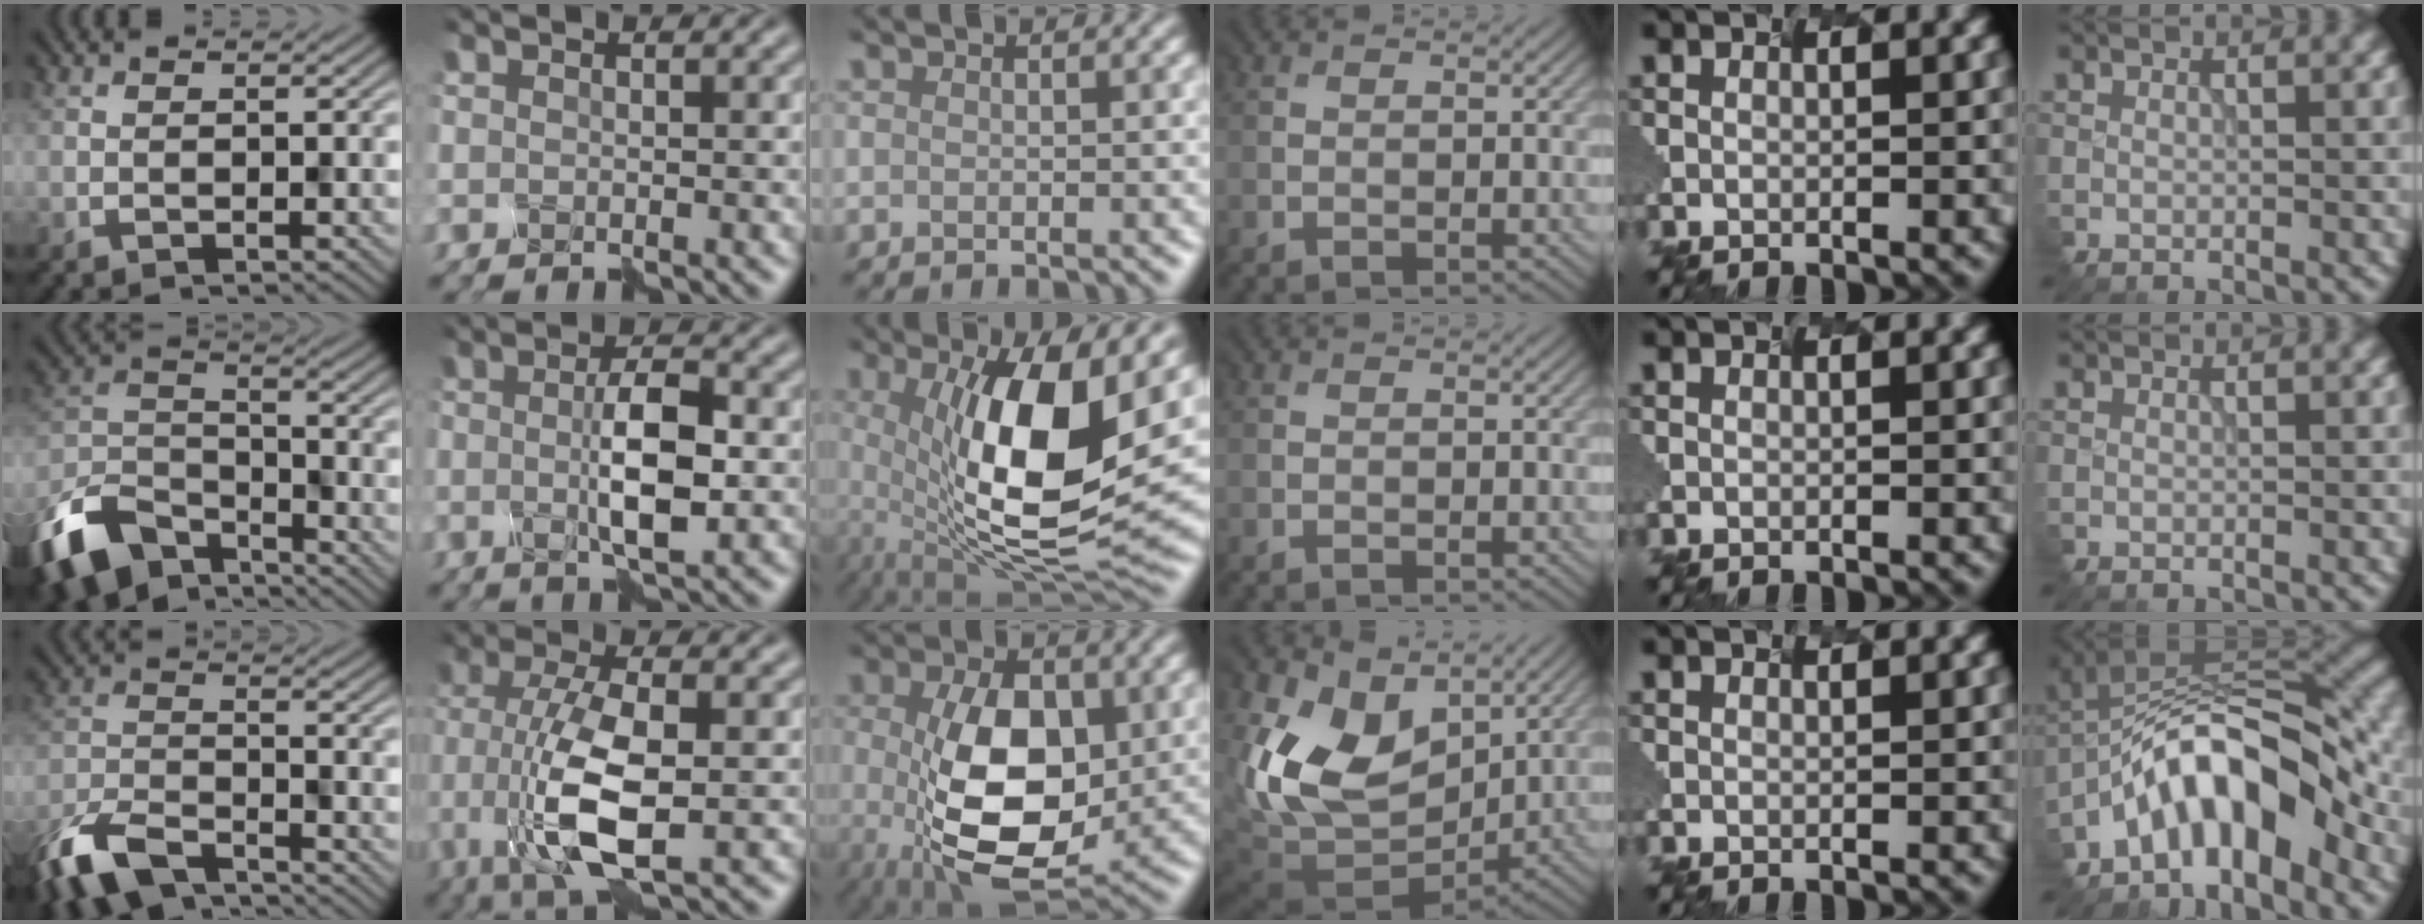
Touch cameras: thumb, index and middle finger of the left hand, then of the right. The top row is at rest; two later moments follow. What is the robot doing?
{"motion": "disassemble", "object": "markers"}